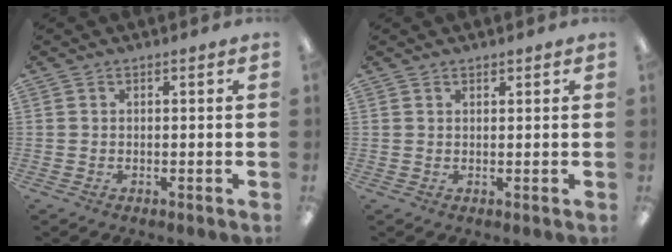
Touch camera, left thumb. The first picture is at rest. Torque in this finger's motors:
{"motor_torque": [-0.07, -0.03, -0.48, 0.27, 0.03]}